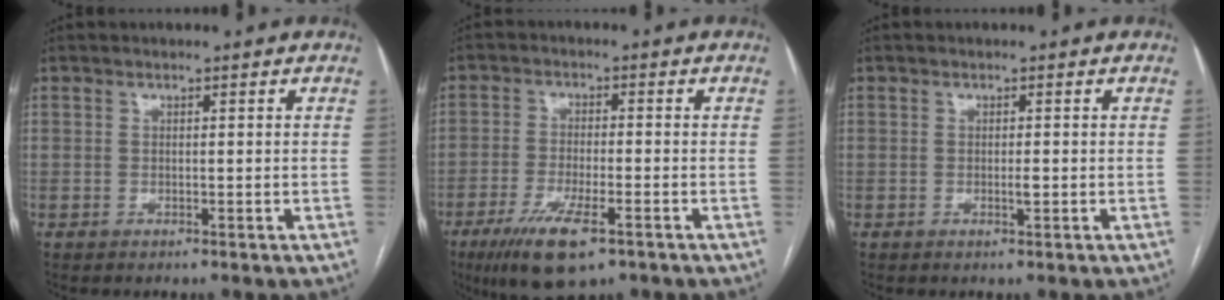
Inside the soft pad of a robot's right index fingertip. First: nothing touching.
{"total": 9.8, "force": [-5.7, 2.4, 7.6], "torque": [-0.141, -0.020, -0.092]}
{"total": 1.0, "force": [-0.2, -0.1, 1.0], "torque": [-0.018, -0.002, -0.003]}